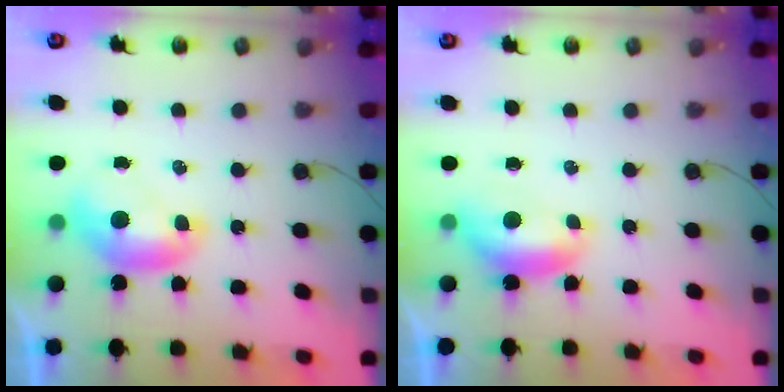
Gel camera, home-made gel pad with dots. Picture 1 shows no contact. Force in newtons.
{"total": 1.7, "press": 1.6, "slide": 0.7}